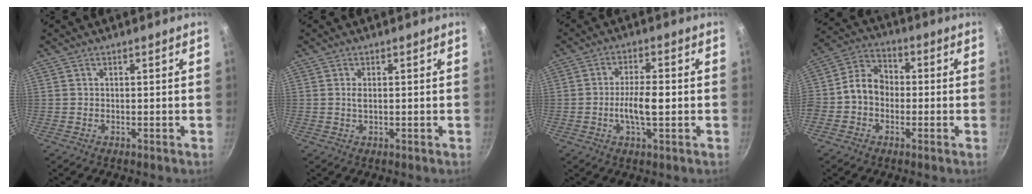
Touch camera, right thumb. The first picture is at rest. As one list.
[{"total": 1.3, "force": [0.2, 0.6, 1.1], "torque": [-0.021, 0.000, 0.003]}, {"total": 6.8, "force": [-0.9, 2.3, 6.3], "torque": [-0.109, 0.012, -0.019]}, {"total": 8.4, "force": [-1.2, 6.7, 4.8], "torque": [-0.060, 0.027, -0.043]}]